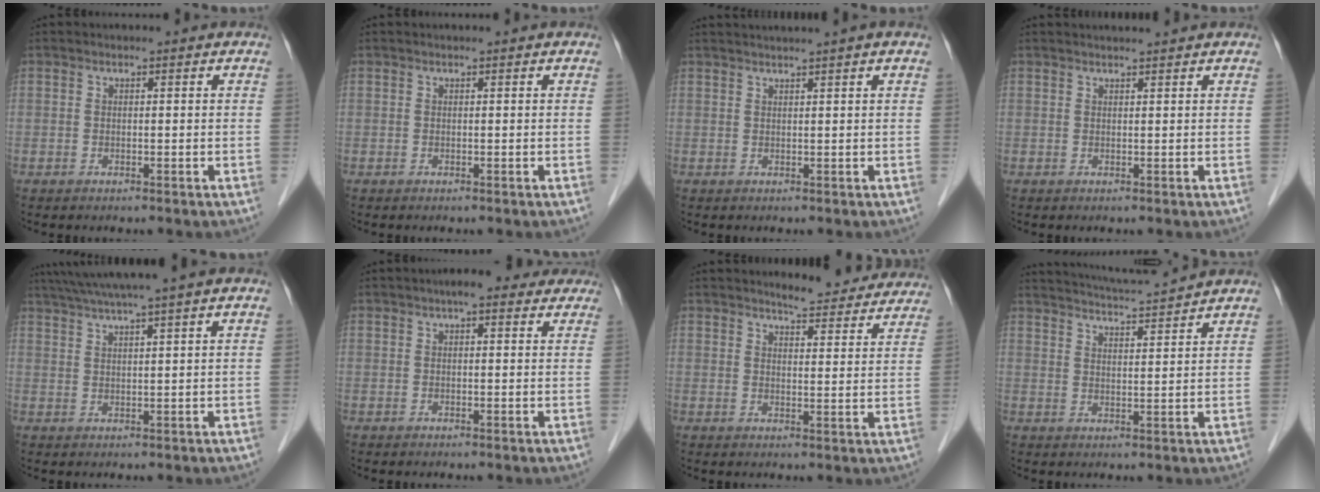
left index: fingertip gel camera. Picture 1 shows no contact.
{"total": 0.0}
{"total": 4.2, "force": [3.4, -1.1, 2.2], "torque": [-0.028, 0.024, 0.056]}
{"total": 2.3, "force": [2.2, -0.4, 0.7], "torque": [-0.008, 0.015, 0.036]}
{"total": 8.1, "force": [6.5, -1.7, 4.5], "torque": [-0.074, 0.026, 0.099]}
{"total": 5.4, "force": [4.0, 1.8, 3.2], "torque": [-0.038, 0.029, 0.049]}
{"total": 10.6, "force": [10.0, 1.8, 2.9], "torque": [-0.027, -0.008, 0.110]}
{"total": 9.7, "force": [9.2, -1.2, 2.8], "torque": [-0.058, 0.012, 0.139]}